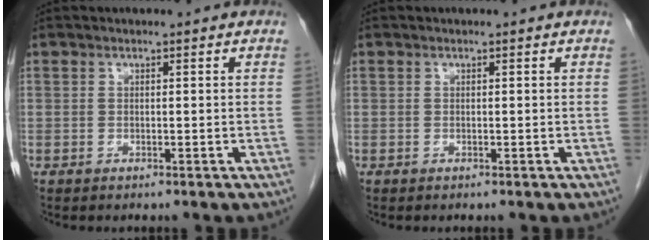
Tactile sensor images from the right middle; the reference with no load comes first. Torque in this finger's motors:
{"motor_torque": [0.23, 0.01, -0.04, 0.01]}